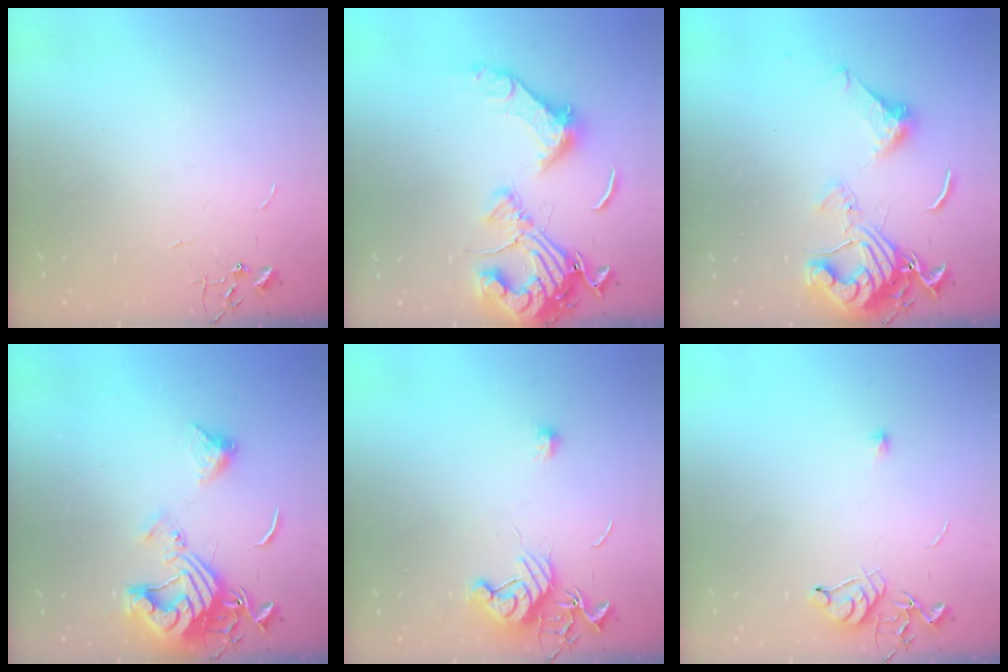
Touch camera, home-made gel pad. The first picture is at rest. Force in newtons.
{"total": 19.3, "press": 19.1, "slide": 2.7}
{"total": 15.7, "press": 15.6, "slide": 1.8}
{"total": 14.5, "press": 14.4, "slide": 1.6}
{"total": 10.9, "press": 10.9, "slide": 0.4}
{"total": 7.1, "press": 7.0, "slide": 1.0}